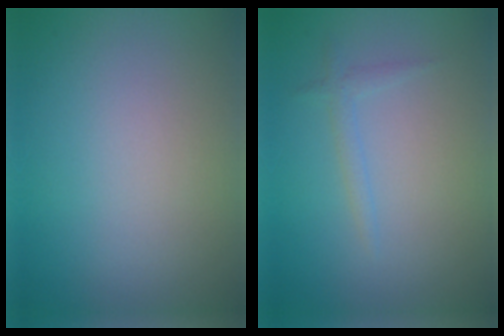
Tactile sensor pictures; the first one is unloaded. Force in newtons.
{"total": 1.0, "press": 1.0, "slide": 0.1}